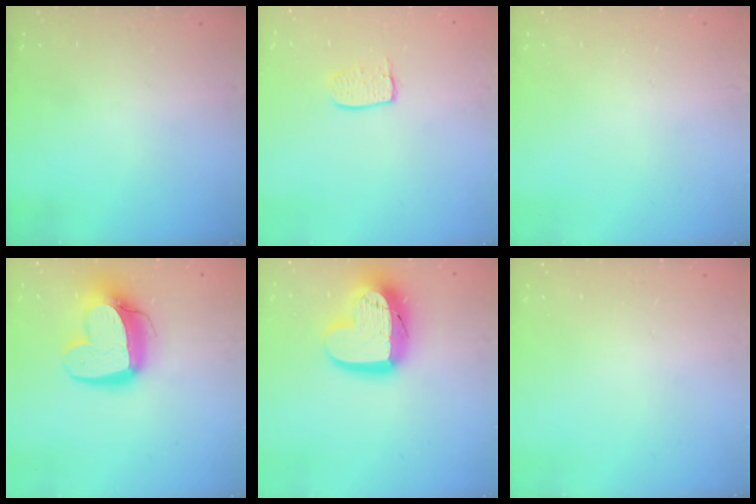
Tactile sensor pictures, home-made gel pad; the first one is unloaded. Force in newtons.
{"total": 5.6, "press": 5.6, "slide": 0.4}
{"total": 0.0}
{"total": 15.2, "press": 15.2, "slide": 1.4}
{"total": 17.0, "press": 17.0, "slide": 1.3}
{"total": 0.0}